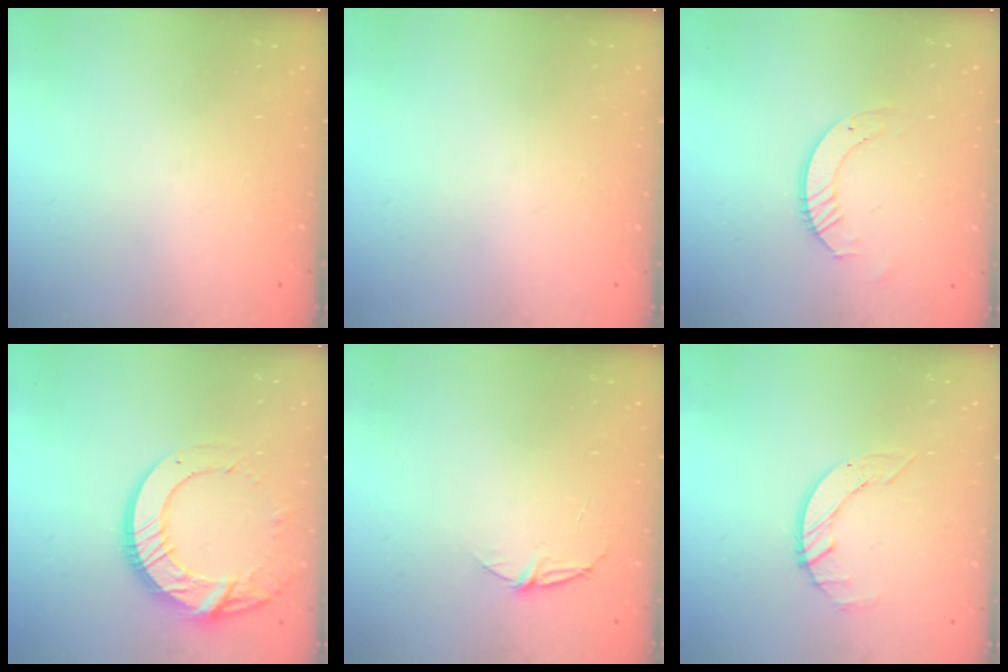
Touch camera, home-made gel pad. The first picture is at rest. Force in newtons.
{"total": 0.0}
{"total": 5.7, "press": 5.7, "slide": 0.3}
{"total": 16.7, "press": 16.7, "slide": 1.4}
{"total": 4.9, "press": 4.9, "slide": 0.6}
{"total": 3.3, "press": 3.3, "slide": 0.4}